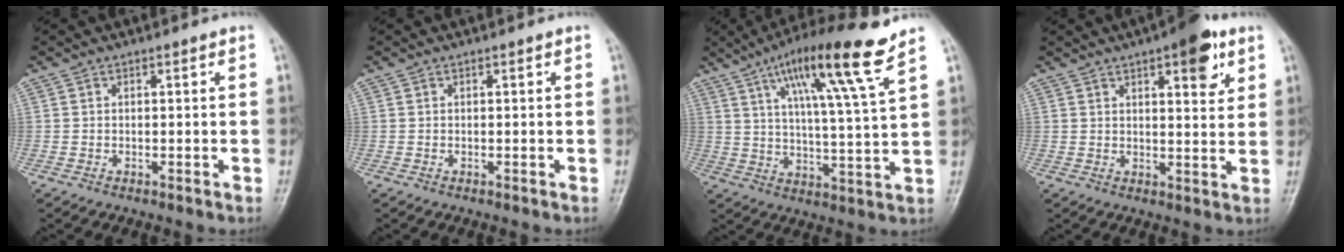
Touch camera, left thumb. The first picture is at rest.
{"total": 0.0}
{"total": 16.0, "force": [9.5, 0.6, 12.8], "torque": [-0.211, -0.037, 0.153]}
{"total": 9.1, "force": [4.8, 3.2, 7.1], "torque": [-0.076, -0.018, 0.060]}